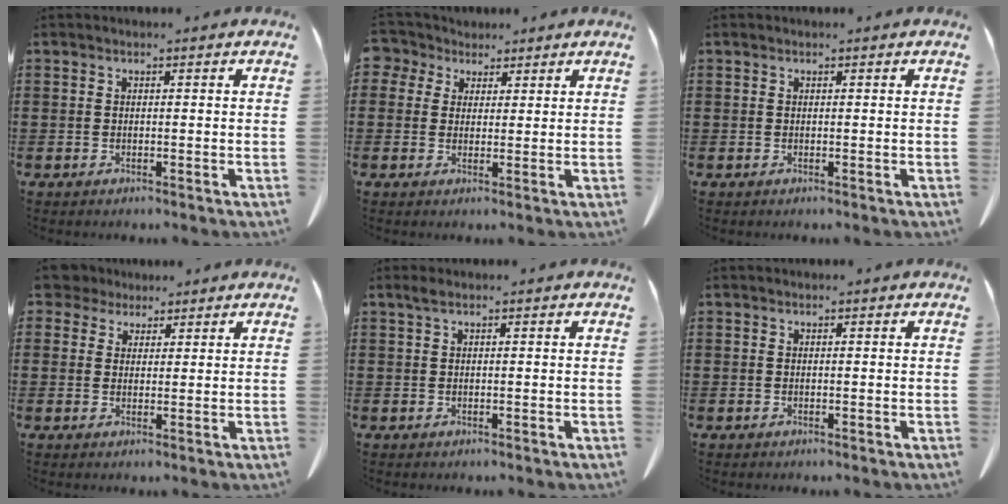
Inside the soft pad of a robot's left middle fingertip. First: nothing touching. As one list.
[{"total": 3.5, "force": [2.2, 2.6, 0.3], "torque": [-0.015, 0.006, 0.038]}, {"total": 0.0}, {"total": 3.5, "force": [2.7, 2.1, 0.7], "torque": [-0.021, 0.007, 0.048]}, {"total": 0.9, "force": [0.4, 0.1, 0.8], "torque": [-0.016, 0.003, 0.007]}, {"total": 0.0}]